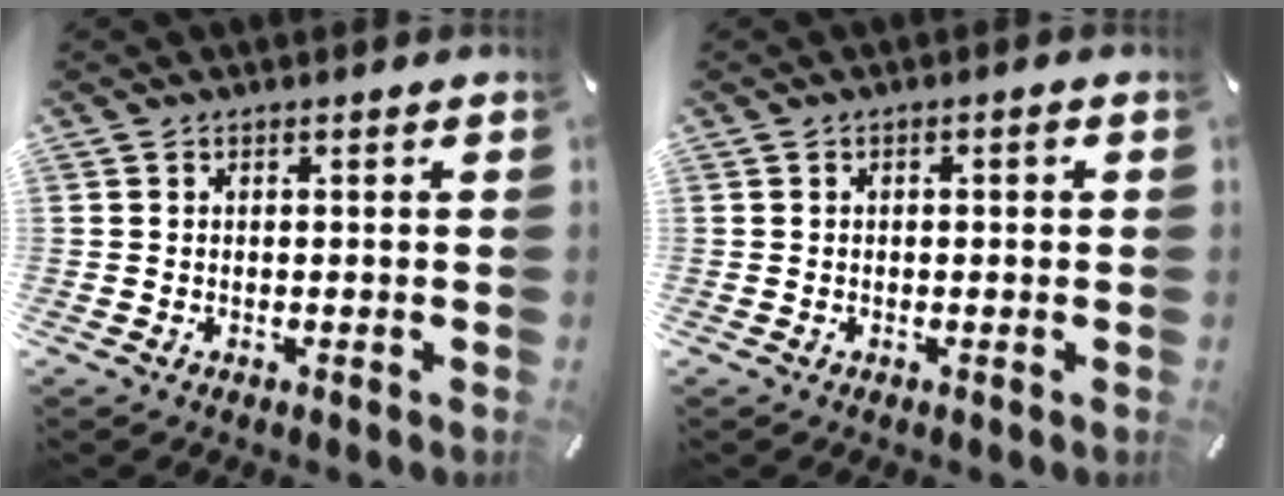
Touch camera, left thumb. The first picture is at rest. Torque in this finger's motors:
{"motor_torque": [-0.09, -0.44, 0.01, 0.17, 0.02]}